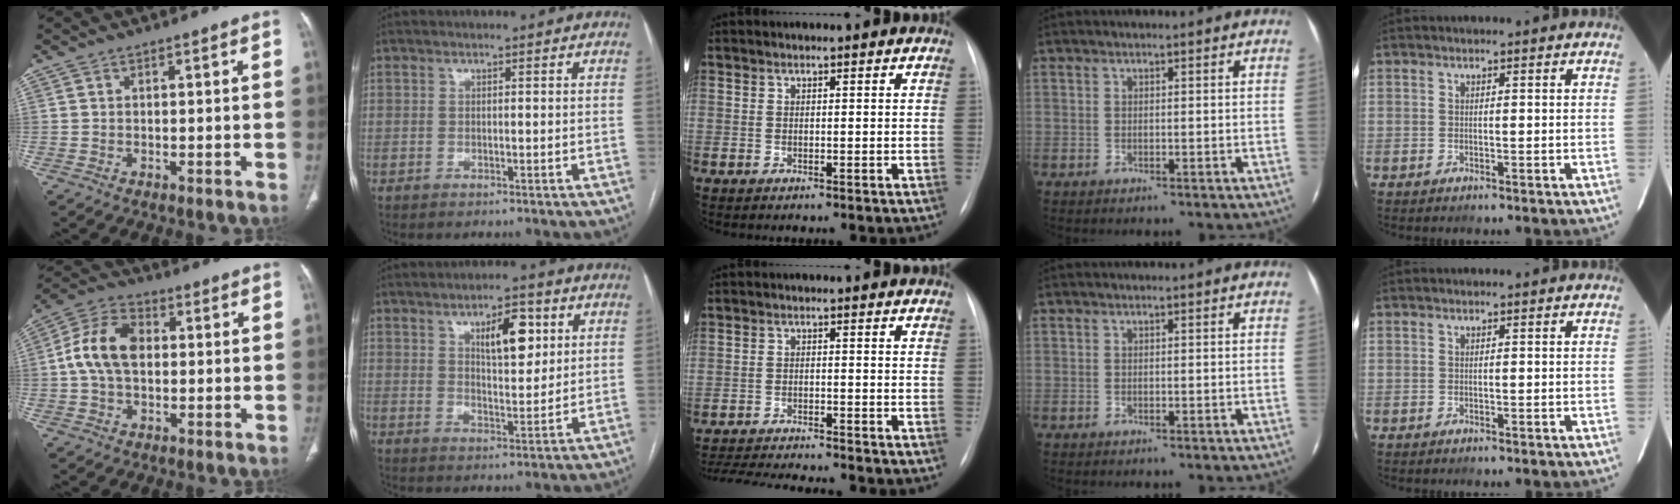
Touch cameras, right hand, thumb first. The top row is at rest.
{"thumb": {"total": 11.0, "force": [0.6, 7.3, 8.3], "torque": [-0.159, 0.026, 0.005]}, "index": {"total": 7.8, "force": [3.2, 2.8, 6.6], "torque": [-0.105, 0.005, 0.054]}, "middle": {"total": 11.8, "force": [-11.0, 0.4, 4.3], "torque": [-0.069, -0.014, -0.162]}}